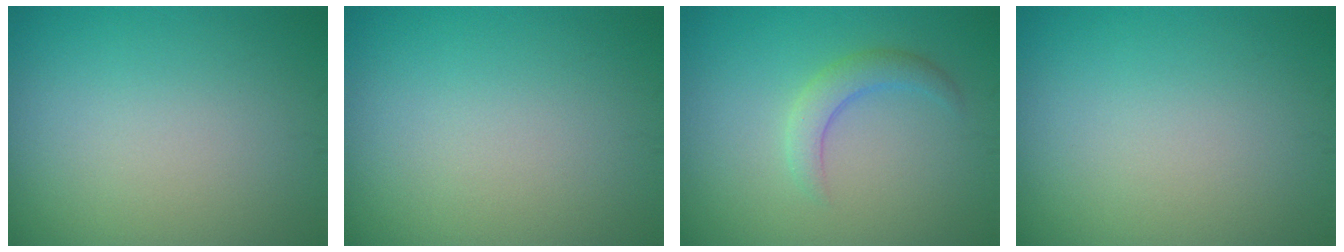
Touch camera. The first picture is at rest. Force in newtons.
{"total": 0.0}
{"total": 2.3, "press": 2.2, "slide": 0.2}
{"total": 0.0}